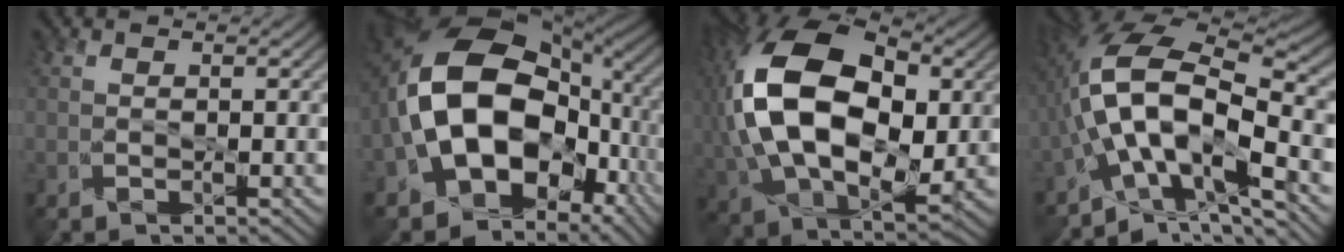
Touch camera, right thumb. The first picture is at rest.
{"total": 18.0, "force": [-1.3, 13.0, 12.4], "torque": [-0.233, -0.004, -0.019]}
{"total": 17.8, "force": [2.3, 11.2, 13.6], "torque": [-0.302, -0.002, 0.049]}
{"total": 13.9, "force": [-4.0, 5.8, 12.0], "torque": [-0.226, 0.015, -0.083]}